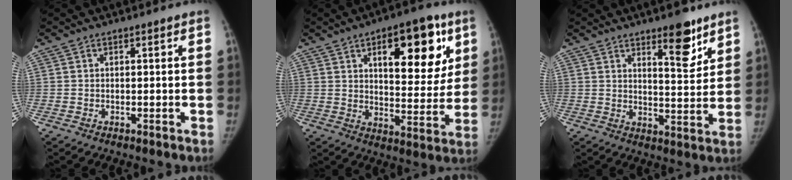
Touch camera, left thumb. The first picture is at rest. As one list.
[{"total": 18.8, "force": [8.0, 9.1, 14.4], "torque": [-0.137, -0.026, 0.113]}, {"total": 8.8, "force": [5.7, 3.0, 6.0], "torque": [-0.060, -0.041, 0.084]}]